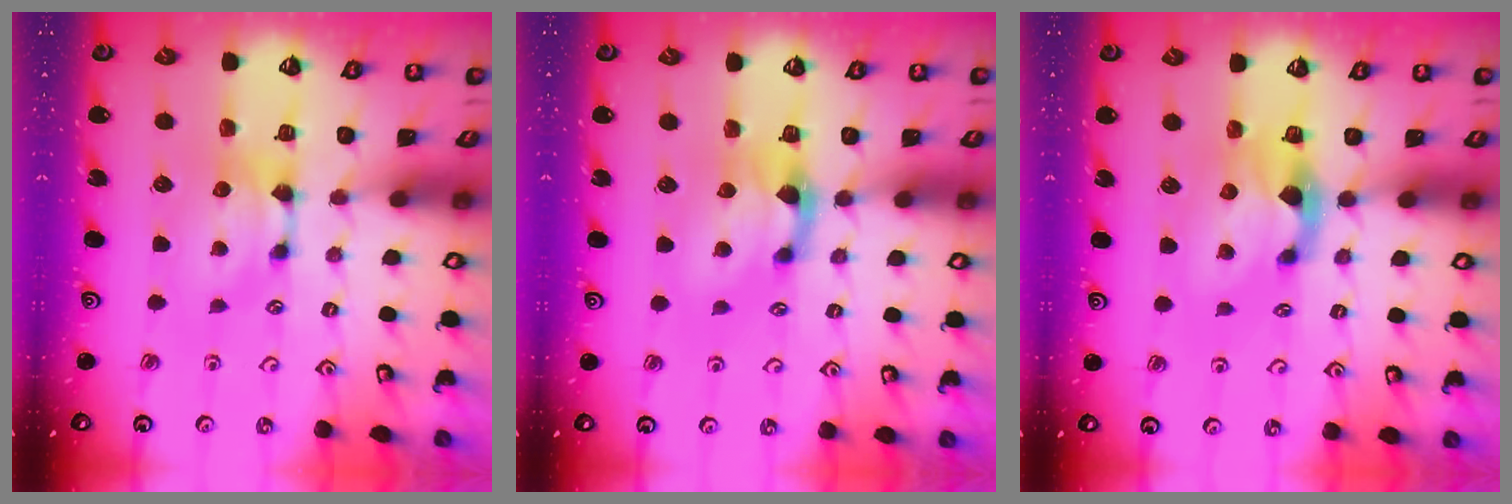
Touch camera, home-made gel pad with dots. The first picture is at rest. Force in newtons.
{"total": 2.0, "press": 1.2, "slide": 1.5}
{"total": 2.3, "press": 1.9, "slide": 1.2}